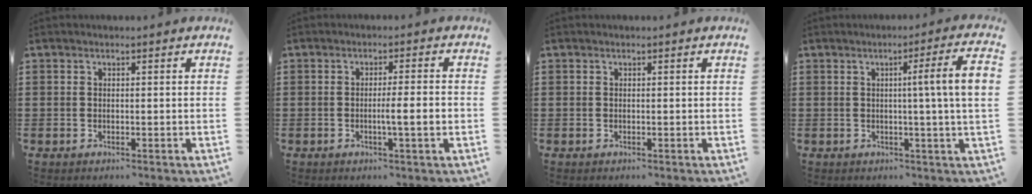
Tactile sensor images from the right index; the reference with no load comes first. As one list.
[{"total": 3.8, "force": [-0.7, -0.1, 3.8], "torque": [-0.064, -0.005, -0.016]}, {"total": 0.0}, {"total": 6.9, "force": [0.8, -0.8, 6.8], "torque": [-0.107, -0.013, 0.004]}]